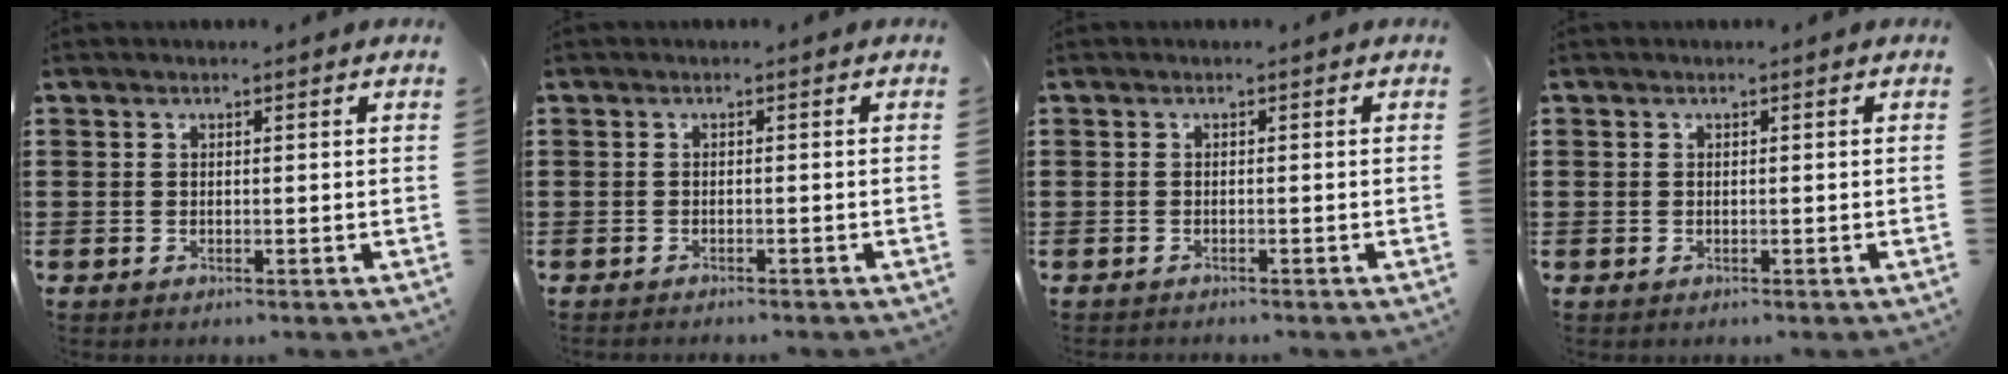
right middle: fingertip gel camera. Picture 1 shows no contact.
{"total": 0.8, "force": [-0.8, 0.1, 0.0], "torque": [-0.001, 0.002, -0.017]}
{"total": 0.7, "force": [-0.7, 0.1, -0.1], "torque": [0.000, 0.002, -0.015]}
{"total": 0.7, "force": [-0.2, 0.6, 0.0], "torque": [0.000, 0.006, -0.005]}